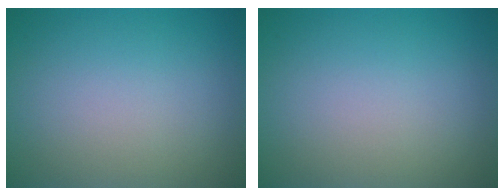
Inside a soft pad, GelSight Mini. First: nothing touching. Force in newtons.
{"total": 0.0}